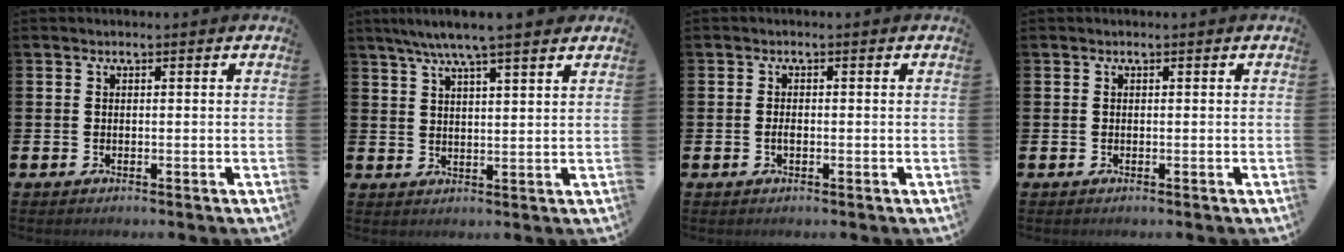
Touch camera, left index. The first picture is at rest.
{"total": 6.2, "force": [5.5, 0.0, 2.8], "torque": [-0.066, -0.017, 0.097]}
{"total": 1.0, "force": [-0.2, 0.6, 0.9], "torque": [-0.012, -0.001, -0.007]}
{"total": 0.0}